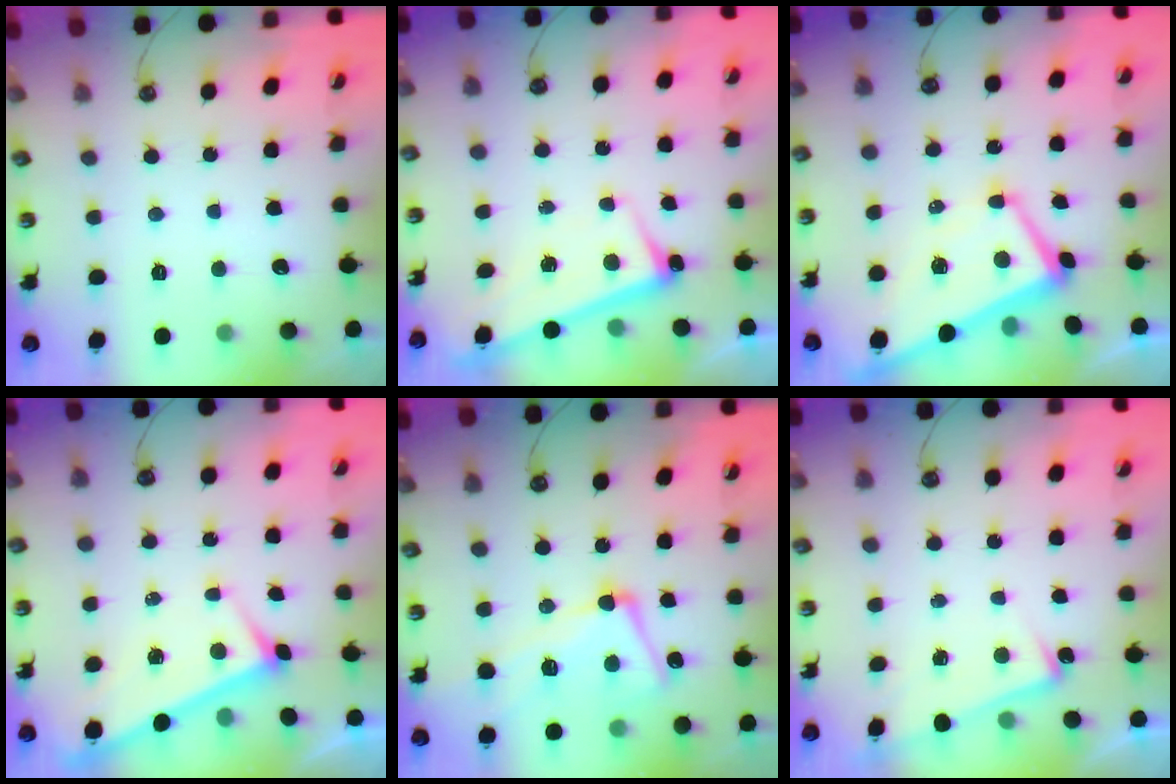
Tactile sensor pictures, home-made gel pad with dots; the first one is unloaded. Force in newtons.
{"total": 2.5, "press": 2.4, "slide": 0.6}
{"total": 2.8, "press": 2.7, "slide": 0.9}
{"total": 3.8, "press": 3.8, "slide": 0.2}
{"total": 8.8, "press": 8.6, "slide": 1.7}
{"total": 6.8, "press": 6.8, "slide": 0.5}